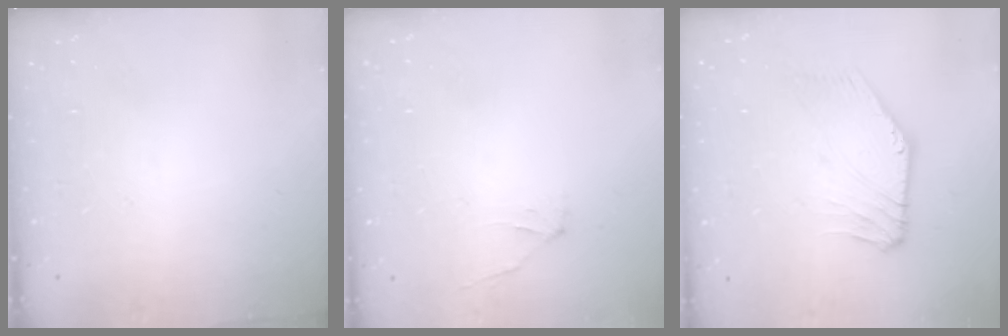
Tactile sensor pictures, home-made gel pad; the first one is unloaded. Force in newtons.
{"total": 1.0, "press": 0.8, "slide": 0.6}
{"total": 2.8, "press": 2.8, "slide": 0.3}